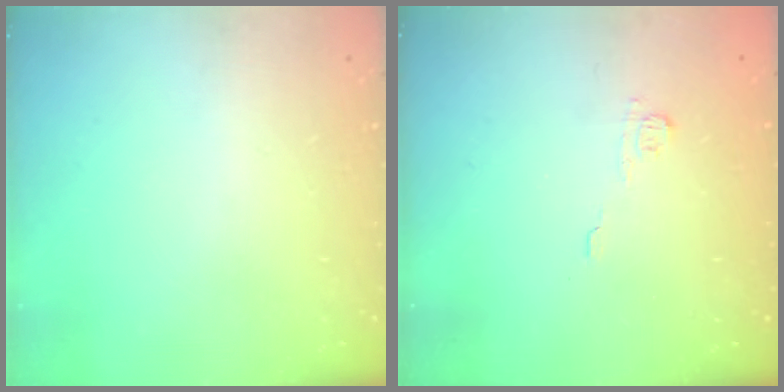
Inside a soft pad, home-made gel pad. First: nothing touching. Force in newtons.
{"total": 3.8, "press": 3.6, "slide": 1.1}